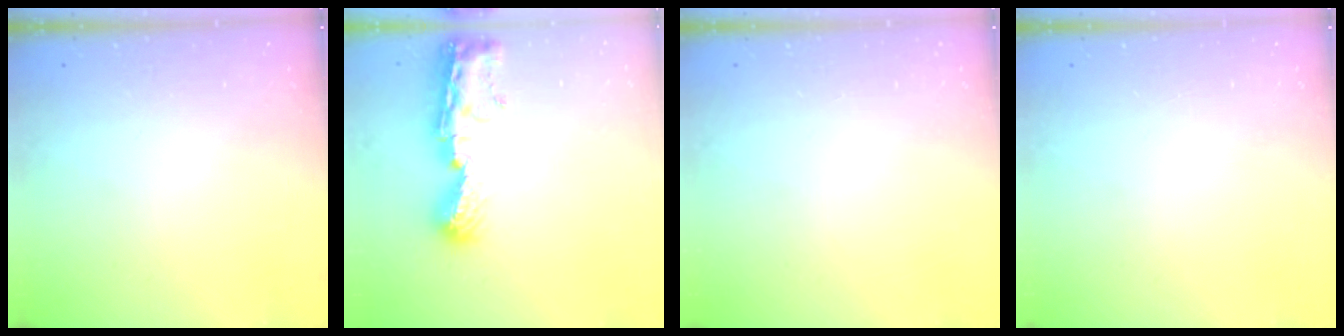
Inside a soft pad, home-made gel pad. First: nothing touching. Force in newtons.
{"total": 9.8, "press": 9.7, "slide": 1.0}
{"total": 0.0}
{"total": 0.0}